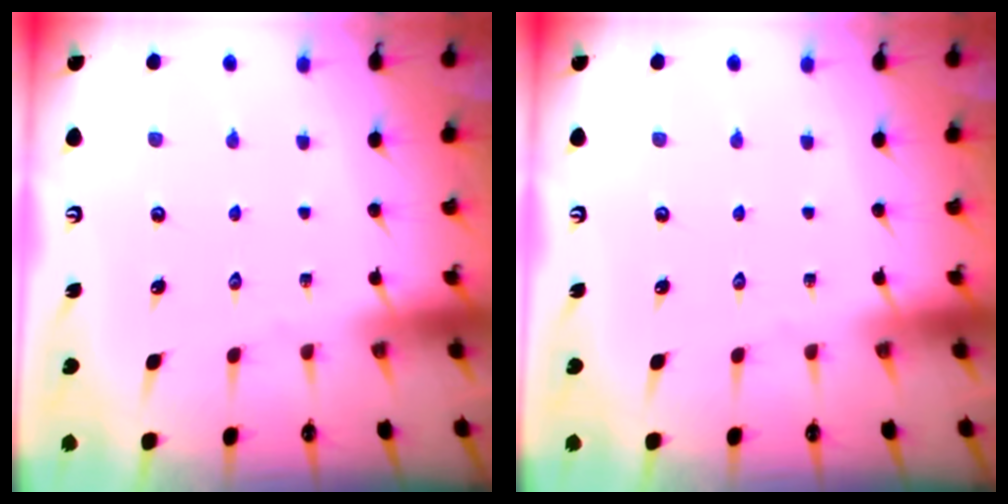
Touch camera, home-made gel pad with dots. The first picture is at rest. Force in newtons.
{"total": 0.0}